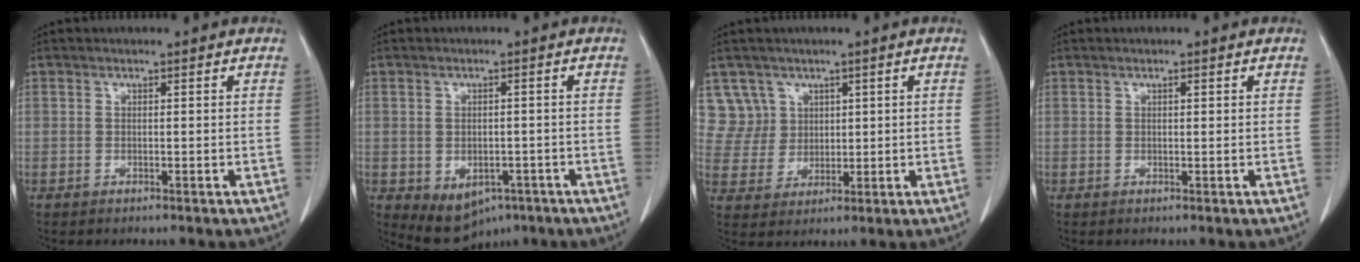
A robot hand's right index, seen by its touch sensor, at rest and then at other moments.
{"total": 7.0, "force": [-3.5, 4.8, 3.6], "torque": [-0.053, 0.002, -0.038]}
{"total": 6.0, "force": [3.1, 5.2, -0.5], "torque": [0.016, 0.013, 0.072]}
{"total": 0.6, "force": [0.3, 0.1, 0.5], "torque": [-0.012, -0.001, 0.005]}